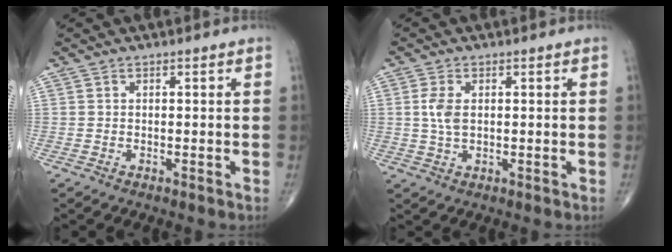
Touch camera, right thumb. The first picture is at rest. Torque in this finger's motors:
{"motor_torque": [0.12, 1.29, 0.53, 0.12, 0.22]}